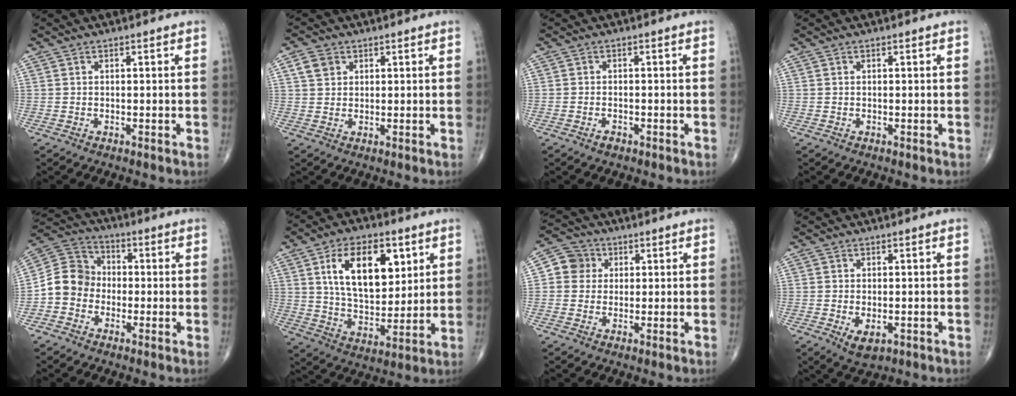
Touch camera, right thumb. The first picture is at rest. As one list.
[{"total": 3.5, "force": [1.5, 2.8, 1.5], "torque": [-0.018, -0.001, 0.027]}, {"total": 1.2, "force": [-0.9, 0.6, 0.6], "torque": [-0.009, 0.005, -0.015]}, {"total": 0.0}, {"total": 8.9, "force": [-2.1, 7.9, 3.6], "torque": [-0.049, 0.036, -0.052]}, {"total": 16.9, "force": [6.0, 9.3, 12.8], "torque": [-0.173, -0.027, 0.111]}, {"total": 5.4, "force": [1.0, 5.2, 1.3], "torque": [0.006, 0.005, 0.006]}, {"total": 4.1, "force": [-1.2, 2.3, 3.1], "torque": [-0.045, -0.004, -0.011]}]